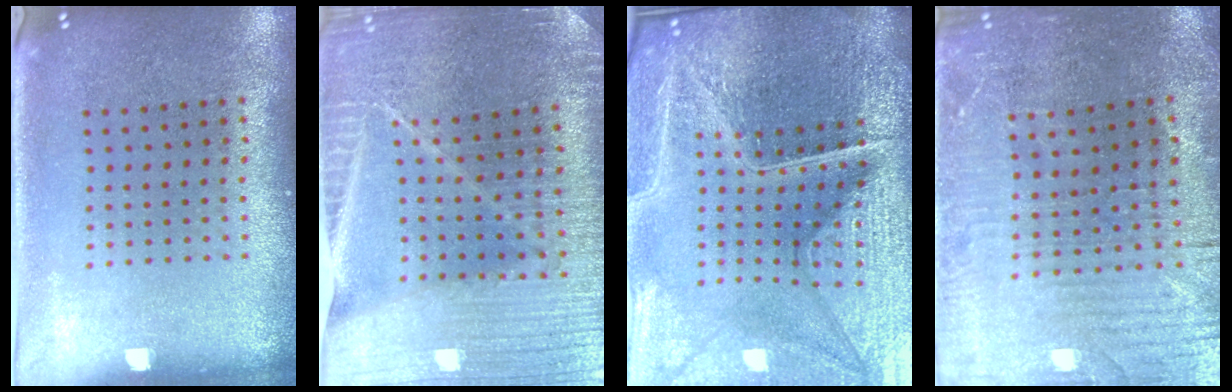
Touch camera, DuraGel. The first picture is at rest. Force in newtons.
{"total": 3.6, "press": 3.5, "slide": 0.7}
{"total": 7.1, "press": 6.2, "slide": 3.4}
{"total": 1.6, "press": 1.5, "slide": 0.5}